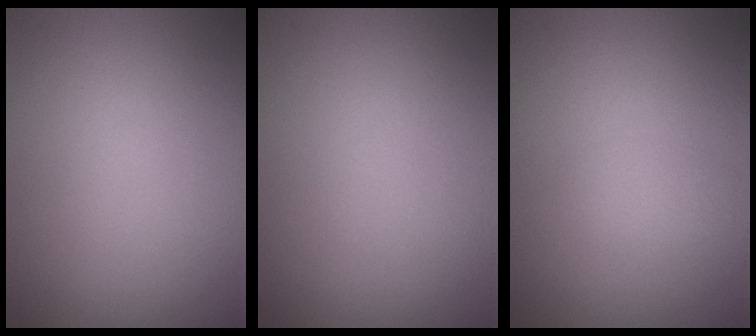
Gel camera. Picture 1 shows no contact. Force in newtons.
{"total": 0.0}
{"total": 0.8, "press": 0.8, "slide": 0.1}